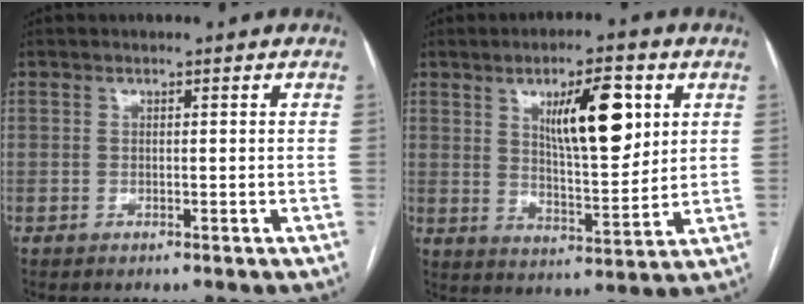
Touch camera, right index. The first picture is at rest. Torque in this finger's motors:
{"motor_torque": [1.22, 0.91, 0.59, 0.15]}